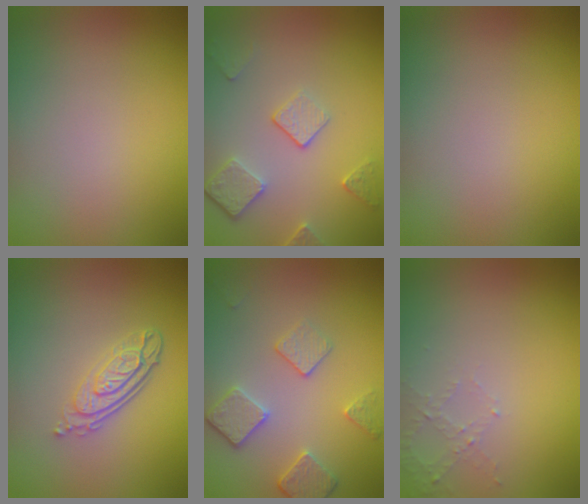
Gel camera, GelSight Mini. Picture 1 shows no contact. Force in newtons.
{"total": 3.7, "press": 2.9, "slide": 2.3}
{"total": 0.0}
{"total": 4.0, "press": 2.9, "slide": 2.7}
{"total": 3.5, "press": 3.1, "slide": 1.7}
{"total": 1.3, "press": 1.3, "slide": 0.4}